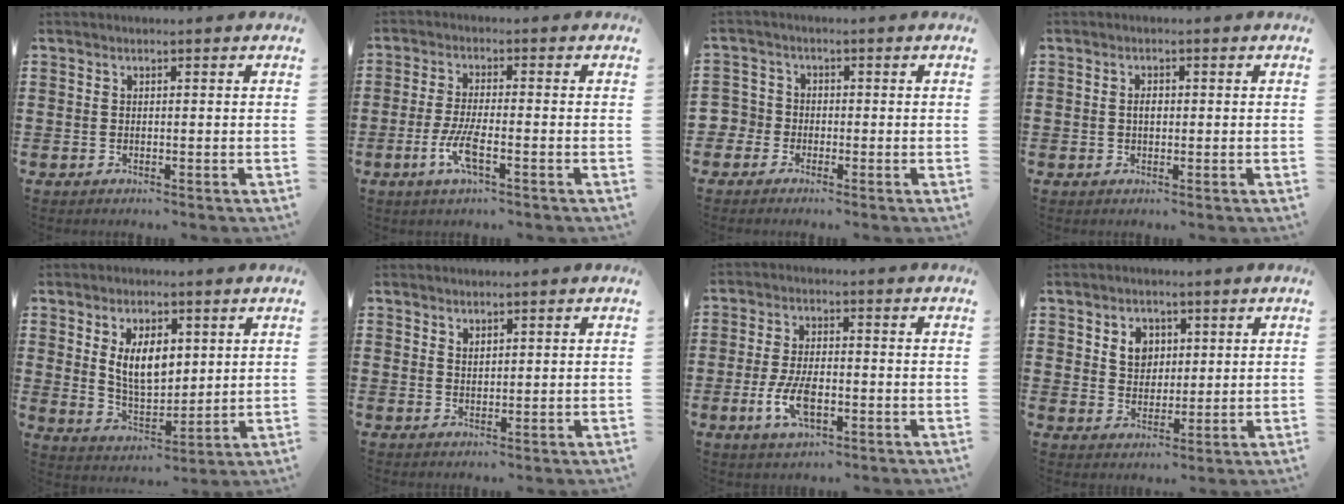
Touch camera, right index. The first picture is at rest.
{"total": 5.3, "force": [-2.1, 1.1, 4.7], "torque": [-0.104, -0.009, -0.043]}
{"total": 3.1, "force": [-1.8, 2.5, 0.1], "torque": [-0.032, -0.002, -0.046]}
{"total": 1.6, "force": [0.0, 0.8, 1.4], "torque": [-0.028, 0.004, -0.001]}
{"total": 7.9, "force": [2.4, 4.2, 6.3], "torque": [-0.127, 0.007, 0.042]}
{"total": 1.5, "force": [1.3, 0.6, 0.1], "torque": [-0.005, 0.002, 0.026]}
{"total": 6.6, "force": [-2.0, 3.2, 5.4], "torque": [-0.124, -0.001, -0.041]}
{"total": 4.5, "force": [1.9, 3.7, 1.8], "torque": [-0.042, 0.011, 0.030]}